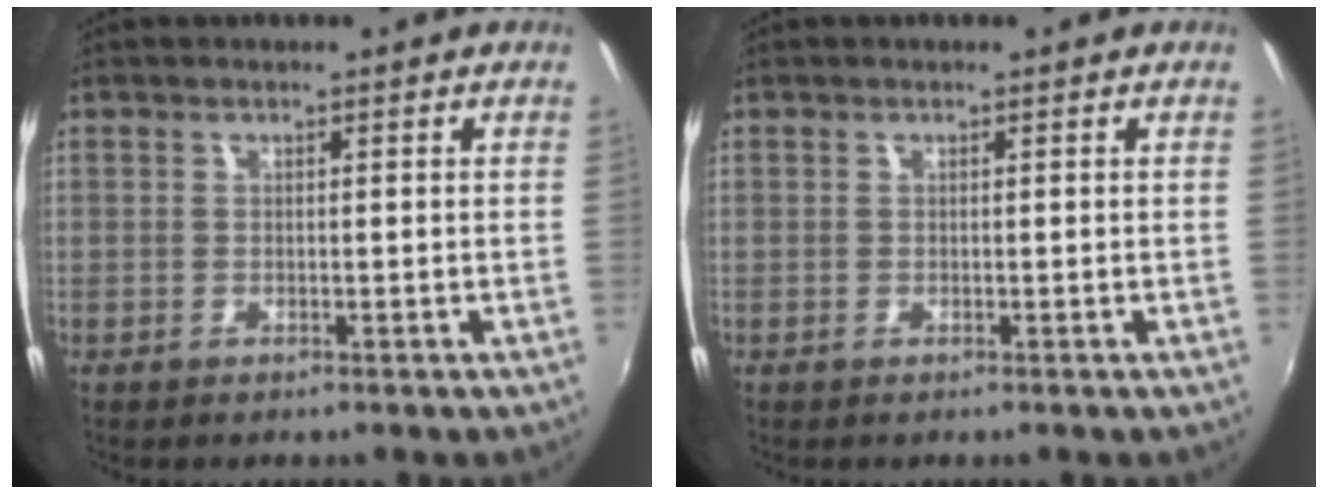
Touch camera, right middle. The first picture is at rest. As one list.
[{"total": 0.0}]